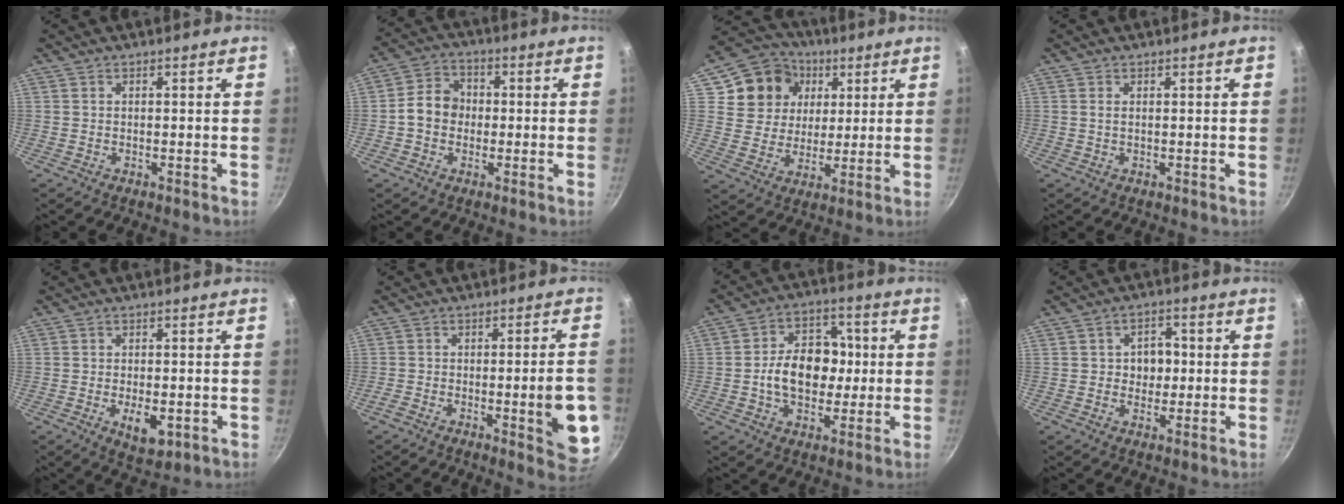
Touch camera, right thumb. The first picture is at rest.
{"total": 7.3, "force": [-0.5, 6.1, 4.0], "torque": [-0.041, 0.020, -0.025]}
{"total": 13.6, "force": [5.0, 11.5, 5.1], "torque": [-0.067, 0.003, 0.083]}
{"total": 0.7, "force": [0.2, 0.3, 0.7], "torque": [-0.014, 0.000, 0.002]}
{"total": 6.5, "force": [-1.9, 3.4, 5.3], "torque": [-0.065, 0.000, -0.019]}
{"total": 11.9, "force": [-3.4, 3.2, 10.9], "torque": [-0.127, 0.020, -0.045]}
{"total": 13.2, "force": [-0.5, 9.6, 9.1], "torque": [-0.103, 0.021, -0.017]}
{"total": 5.5, "force": [0.1, 4.5, 3.2], "torque": [-0.010, 0.006, -0.003]}